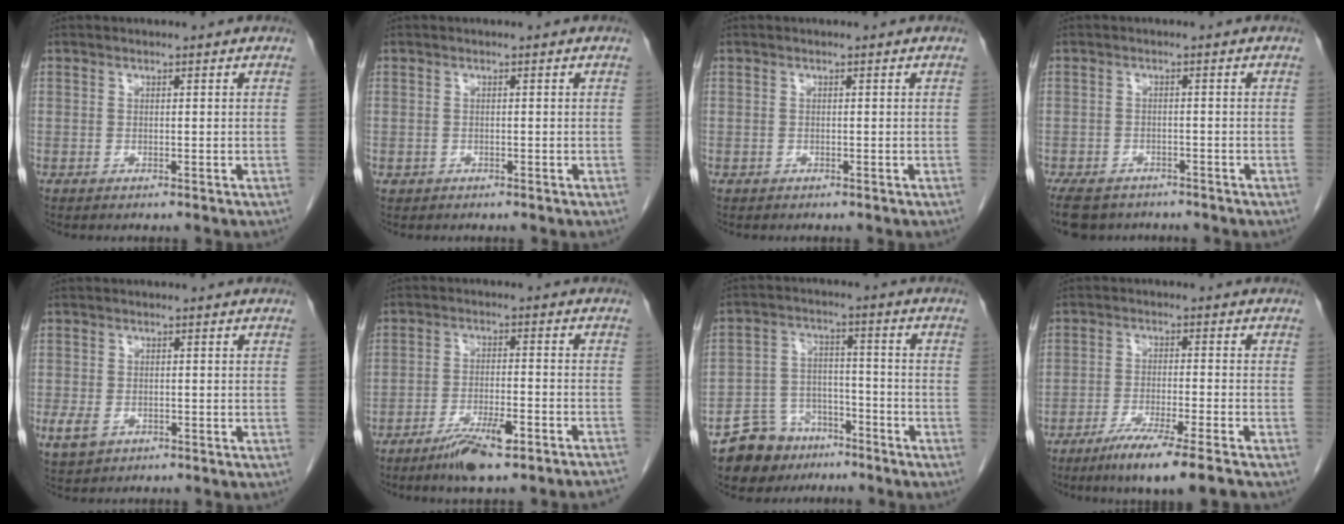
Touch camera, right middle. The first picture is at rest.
{"total": 0.6, "force": [-0.3, 0.5, 0.0], "torque": [-0.005, 0.004, -0.004]}
{"total": 0.0}
{"total": 9.1, "force": [-7.1, 4.7, 3.3], "torque": [-0.070, -0.012, -0.104]}
{"total": 3.7, "force": [-1.5, 2.6, 2.2], "torque": [-0.051, -0.006, -0.017]}
{"total": 9.7, "force": [-7.6, 0.9, 6.0], "torque": [-0.084, -0.002, -0.124]}
{"total": 9.4, "force": [-7.2, 5.8, 1.6], "torque": [-0.033, 0.026, -0.120]}
{"total": 9.0, "force": [-6.8, -0.9, 5.9], "torque": [-0.090, -0.025, -0.113]}